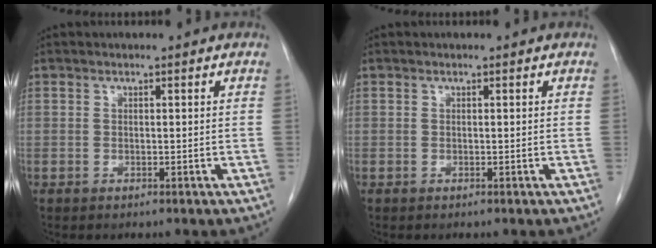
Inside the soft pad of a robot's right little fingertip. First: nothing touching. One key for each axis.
{"total": 0.0}